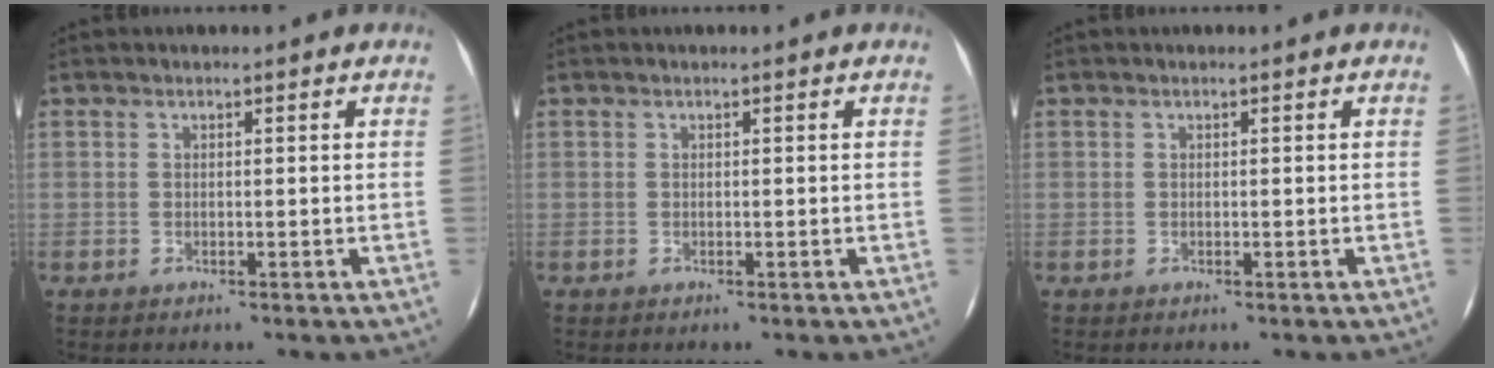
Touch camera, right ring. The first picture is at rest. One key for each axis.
{"total": 0.0}
{"total": 0.0}